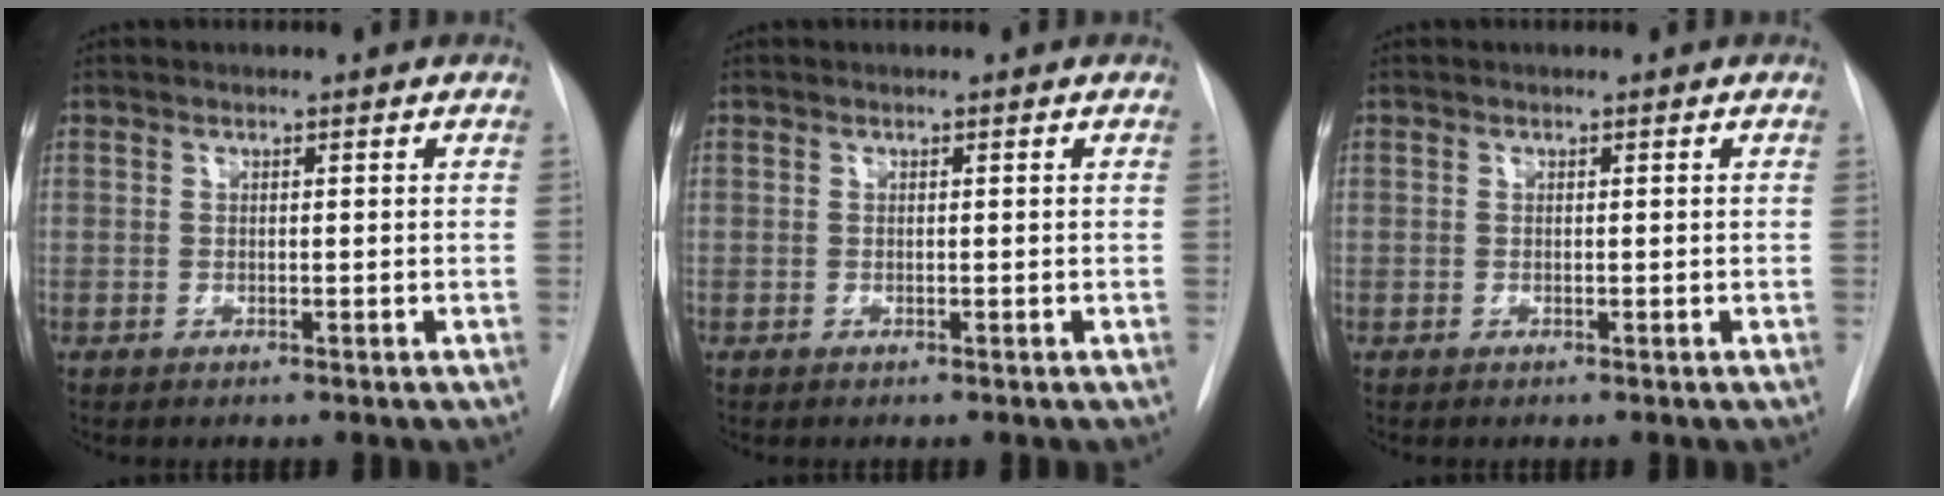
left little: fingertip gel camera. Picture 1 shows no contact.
{"total": 0.0}
{"total": 0.0}